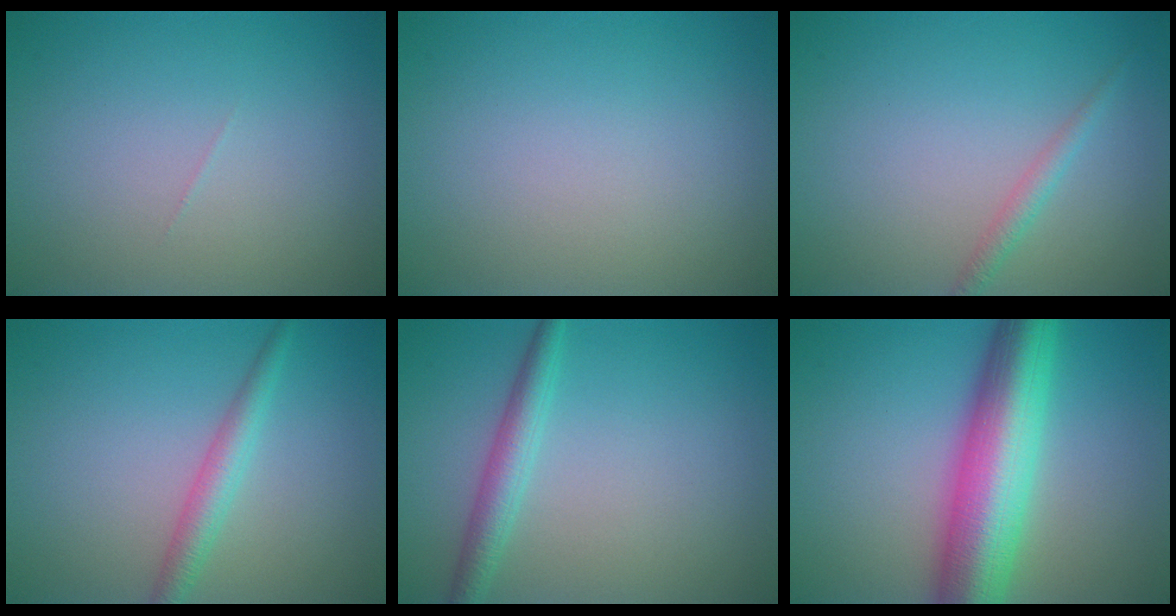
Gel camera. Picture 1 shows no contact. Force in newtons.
{"total": 0.0}
{"total": 1.4, "press": 1.4, "slide": 0.0}
{"total": 2.5, "press": 2.5, "slide": 0.1}
{"total": 2.7, "press": 2.7, "slide": 0.1}
{"total": 10.3, "press": 10.3, "slide": 0.3}